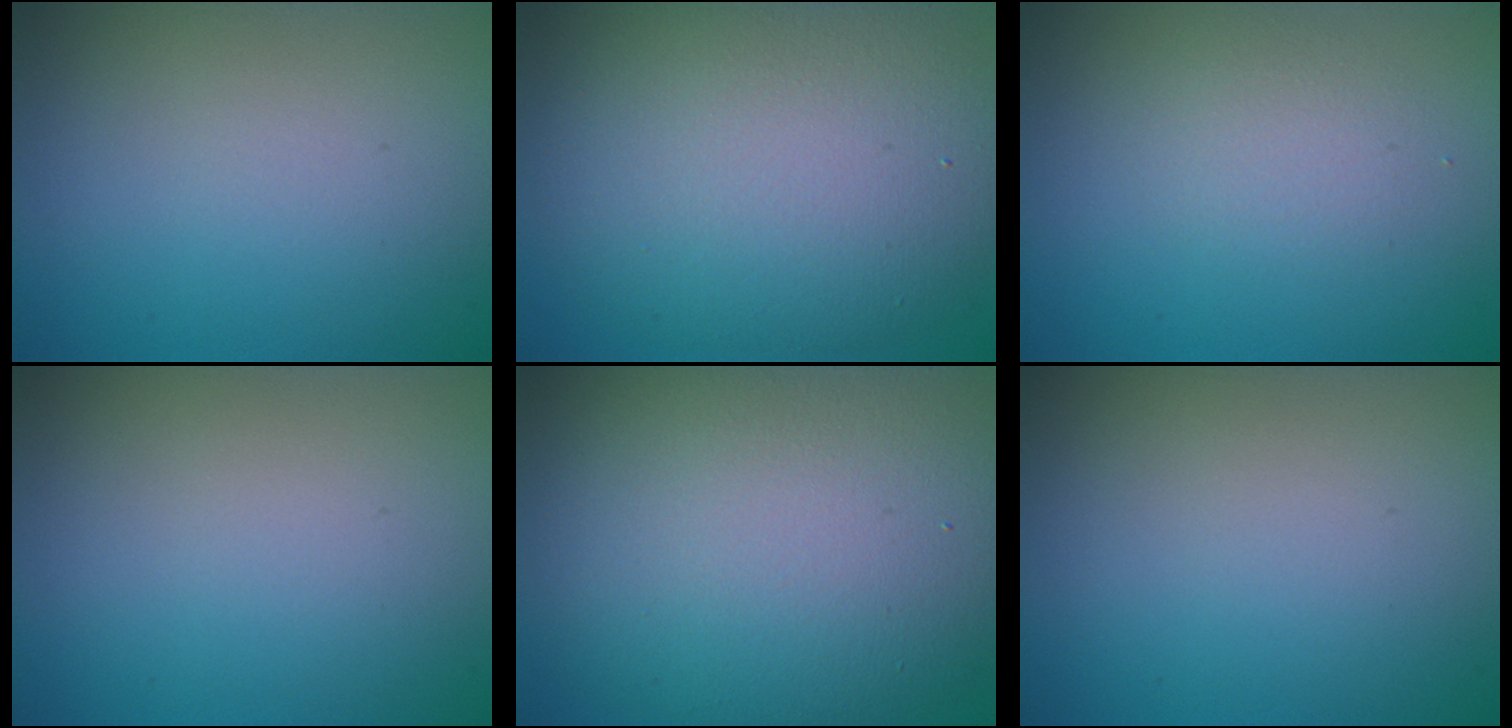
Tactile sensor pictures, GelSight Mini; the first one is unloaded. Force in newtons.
{"total": 10.4, "press": 10.4, "slide": 0.6}
{"total": 1.7, "press": 1.7, "slide": 0.2}
{"total": 0.0}
{"total": 13.5, "press": 13.5, "slide": 0.6}
{"total": 0.0}